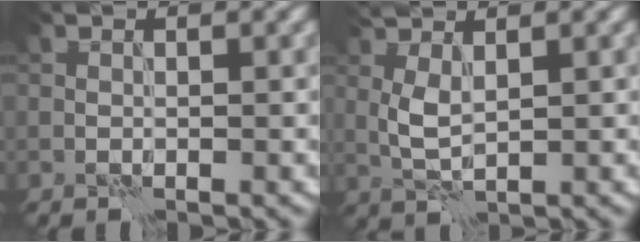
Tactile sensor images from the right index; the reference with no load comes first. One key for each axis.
{"total": 2.7, "fx": 1.1, "fy": 0.9, "fz": 2.4, "tx": -0.062, "ty": 0.004, "tz": 0.025}